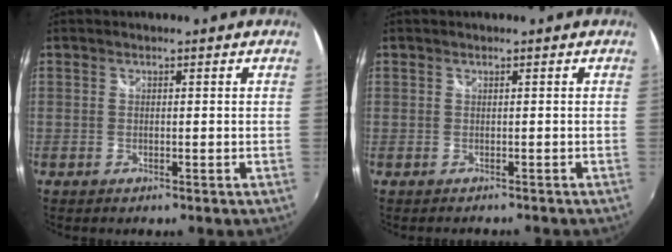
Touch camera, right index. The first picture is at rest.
{"total": 1.0, "force": [-0.6, 0.9, 0.0], "torque": [-0.001, 0.002, -0.006]}